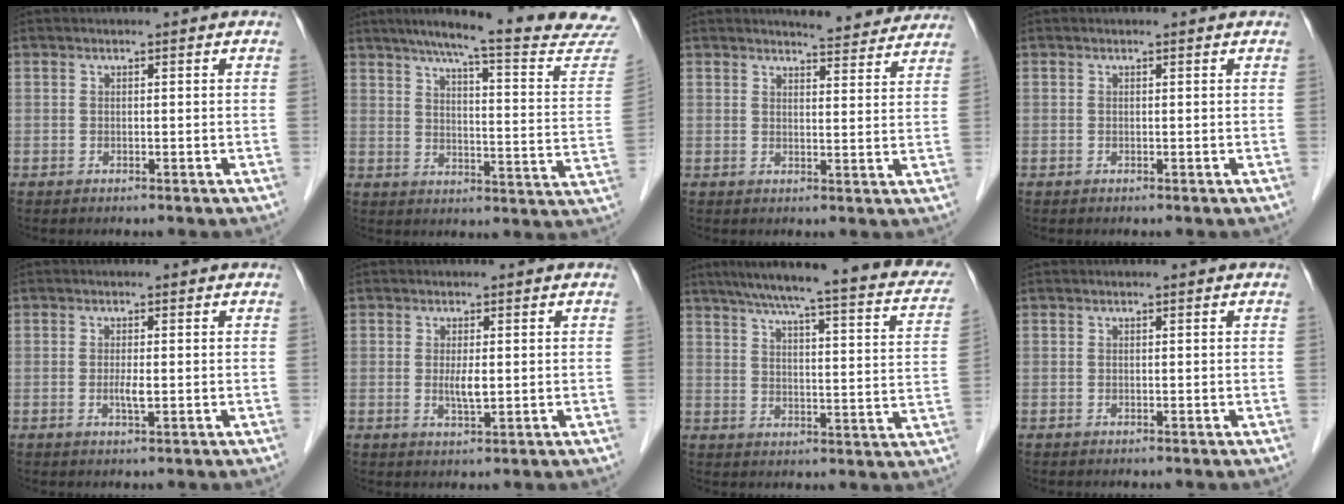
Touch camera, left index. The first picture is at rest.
{"total": 22.5, "force": [19.9, 0.1, 10.5], "torque": [-0.144, -0.061, 0.246]}
{"total": 8.9, "force": [8.6, 1.2, 1.7], "torque": [-0.014, -0.014, 0.091]}
{"total": 0.7, "force": [0.6, 0.2, 0.1], "torque": [-0.009, 0.014, 0.008]}
{"total": 1.5, "force": [-0.2, 0.2, 1.4], "torque": [-0.029, -0.005, -0.001]}
{"total": 2.2, "force": [0.1, 0.3, 2.2], "torque": [-0.045, -0.007, 0.007]}
{"total": 25.5, "force": [21.2, 3.0, 13.8], "torque": [-0.195, -0.012, 0.255]}
{"total": 0.0}